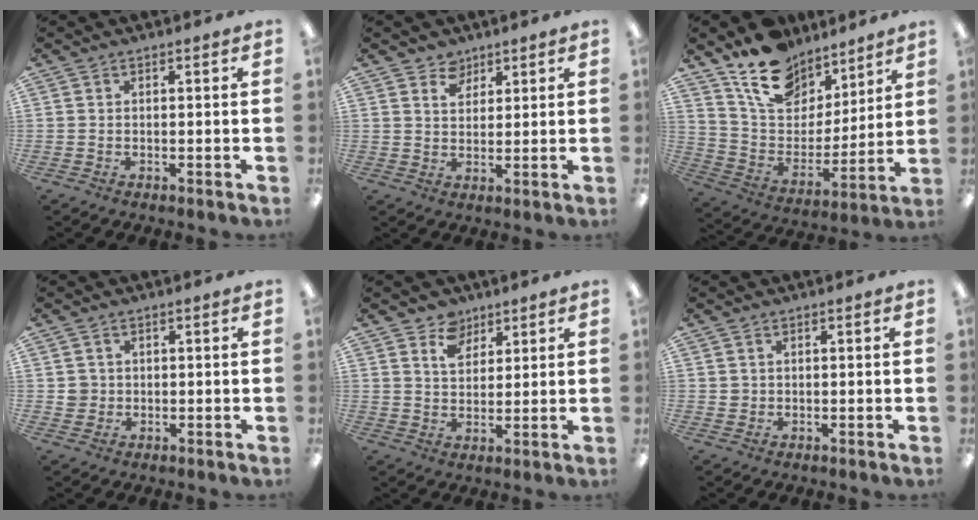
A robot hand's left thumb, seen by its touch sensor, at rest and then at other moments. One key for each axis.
{"total": 4.7, "fx": 3.6, "fy": 3.0, "fz": 0.7, "tx": -0.004, "ty": -0.016, "tz": 0.063}
{"total": 17.0, "fx": 12.8, "fy": 9.6, "fz": 5.8, "tx": -0.123, "ty": -0.075, "tz": 0.239}
{"total": 2.7, "fx": 0.4, "fy": 2.7, "fz": 0.4, "tx": -0.005, "ty": 0.003, "tz": 0.004}
{"total": 6.8, "fx": 4.8, "fy": 4.4, "fz": 1.9, "tx": -0.035, "ty": -0.017, "tz": 0.087}
{"total": 1.2, "fx": 0.5, "fy": 1.1, "fz": 0.2, "tx": -0.006, "ty": 0.002, "tz": 0.009}